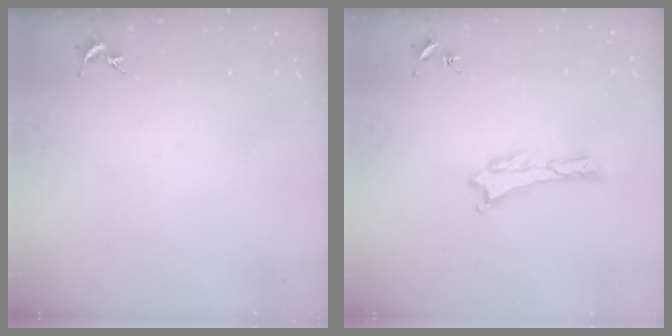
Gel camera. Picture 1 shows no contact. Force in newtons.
{"total": 0.0}